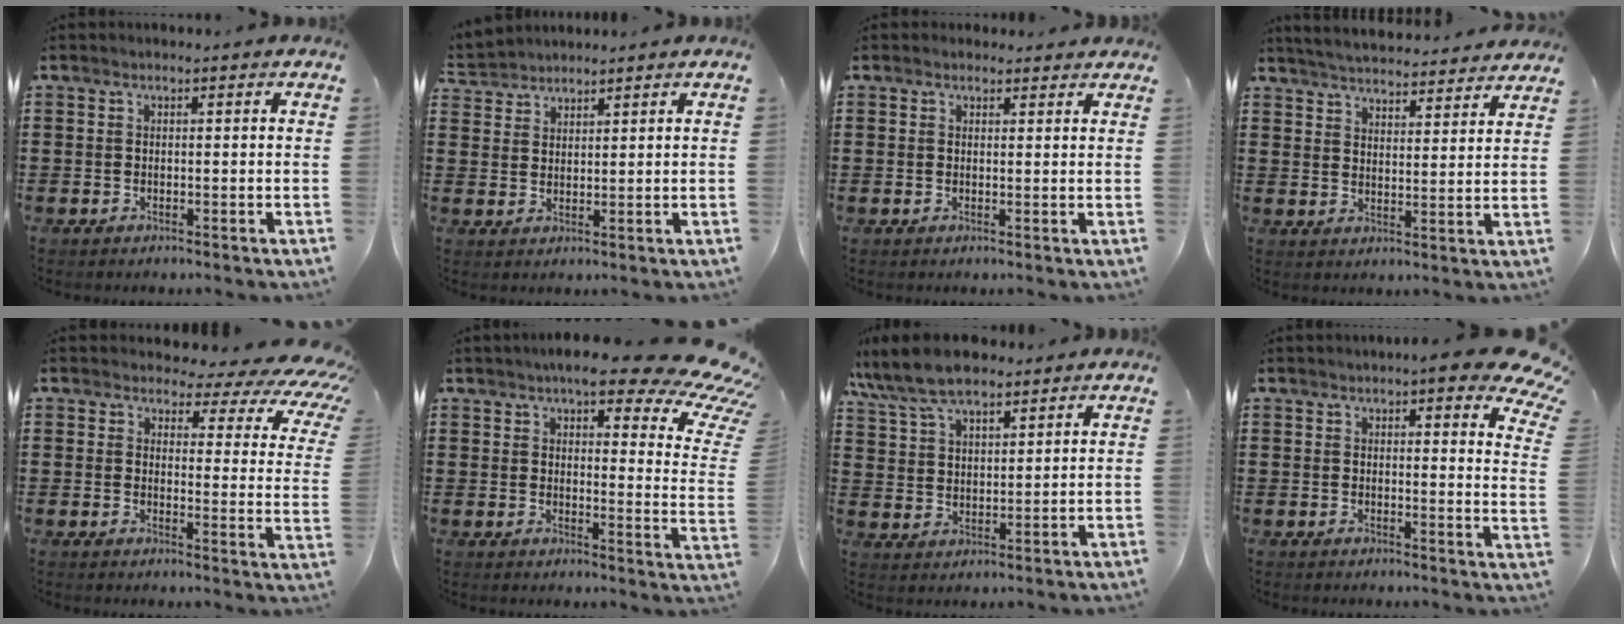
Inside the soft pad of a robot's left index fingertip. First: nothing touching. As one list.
[{"total": 2.5, "force": [2.4, 0.6, -0.4], "torque": [-0.002, -0.002, 0.047]}, {"total": 1.3, "force": [1.2, 0.5, 0.2], "torque": [-0.006, 0.003, 0.024]}, {"total": 4.8, "force": [4.8, -0.2, 0.6], "torque": [-0.031, -0.031, 0.083]}, {"total": 4.3, "force": [3.0, 1.7, 2.6], "torque": [-0.052, -0.018, 0.042]}, {"total": 11.6, "force": [8.6, 2.9, 7.2], "torque": [-0.111, -0.052, 0.145]}, {"total": 8.5, "force": [7.2, 2.8, 3.6], "torque": [-0.095, -0.011, 0.135]}, {"total": 6.3, "force": [4.9, 0.7, 3.9], "torque": [-0.068, -0.015, 0.084]}]